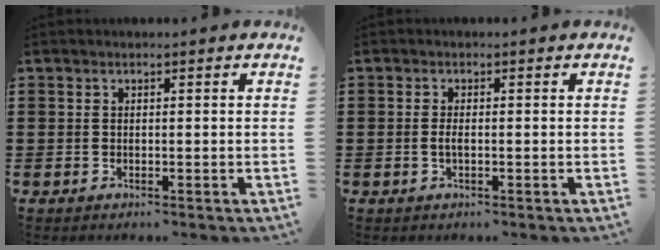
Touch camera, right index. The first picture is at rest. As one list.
[{"total": 1.5, "force": [-0.3, 0.3, 1.5], "torque": [-0.035, -0.006, -0.007]}]